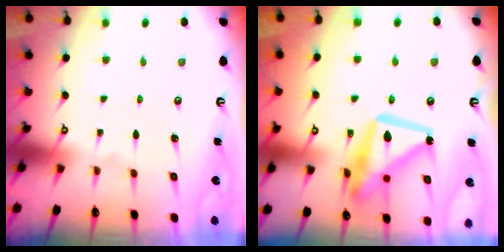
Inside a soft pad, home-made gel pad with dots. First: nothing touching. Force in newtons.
{"total": 18.7, "press": 18.6, "slide": 1.7}